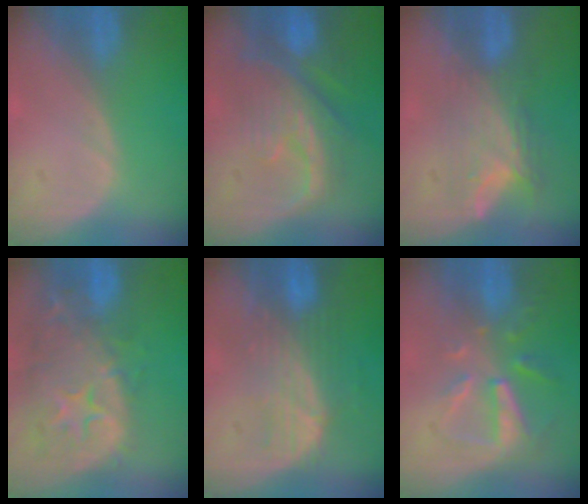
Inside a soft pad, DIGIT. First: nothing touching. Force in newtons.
{"total": 10.2, "press": 8.9, "slide": 5.0}
{"total": 8.2, "press": 6.8, "slide": 4.7}
{"total": 14.0, "press": 11.3, "slide": 8.2}
{"total": 7.3, "press": 7.3, "slide": 0.6}
{"total": 8.2, "press": 7.4, "slide": 3.5}